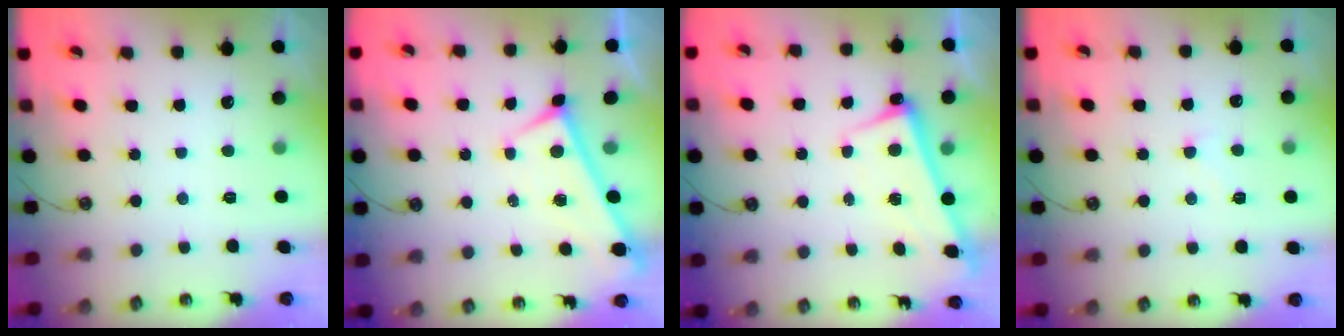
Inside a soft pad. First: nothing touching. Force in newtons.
{"total": 0.0}
{"total": 2.6, "press": 2.4, "slide": 1.0}
{"total": 1.4, "press": 1.3, "slide": 0.4}